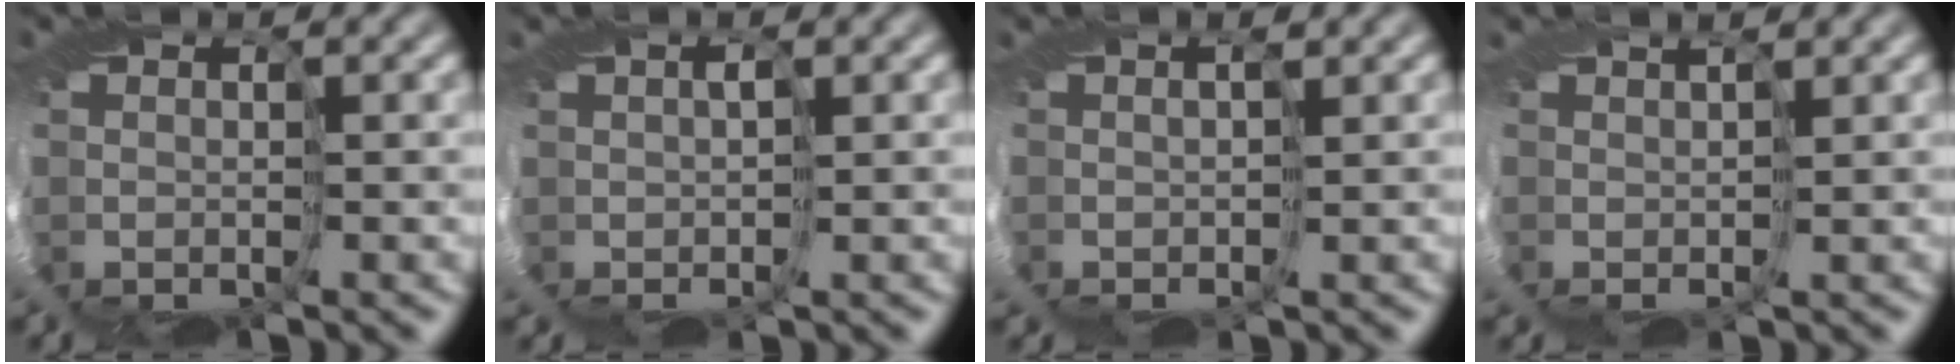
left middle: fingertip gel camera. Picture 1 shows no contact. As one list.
[{"total": 1.4, "force": [0.5, -1.2, -0.6], "torque": [0.019, 0.013, 0.004]}, {"total": 1.7, "force": [1.0, -1.4, -0.2], "torque": [0.019, 0.017, -0.011]}, {"total": 2.9, "force": [2.1, -1.9, -0.8], "torque": [0.018, 0.022, 0.008]}]